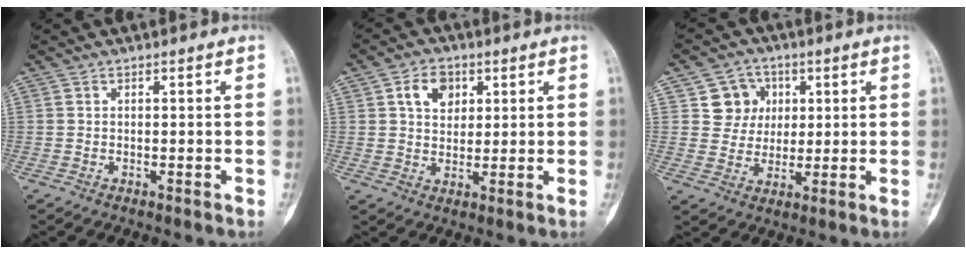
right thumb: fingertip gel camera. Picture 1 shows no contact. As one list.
[{"total": 5.9, "force": [2.6, 4.9, 1.9], "torque": [-0.008, 0.001, 0.042]}, {"total": 7.7, "force": [2.6, 7.2, 0.1], "torque": [0.037, 0.003, 0.042]}]